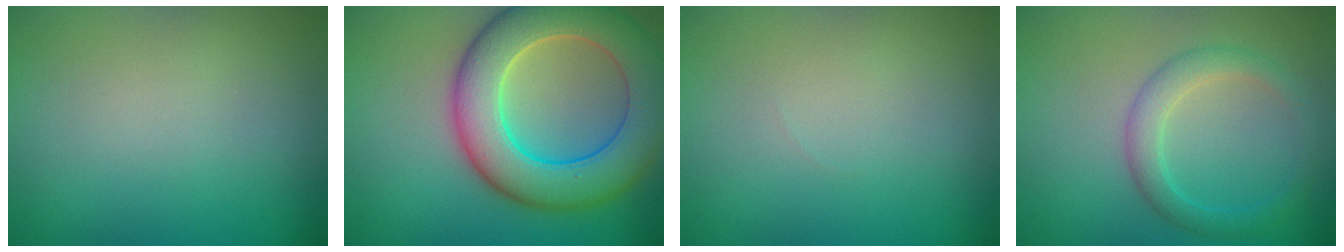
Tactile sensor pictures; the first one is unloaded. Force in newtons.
{"total": 10.1, "press": 10.1, "slide": 0.5}
{"total": 0.5, "press": 0.5, "slide": 0.0}
{"total": 2.9, "press": 2.8, "slide": 0.2}